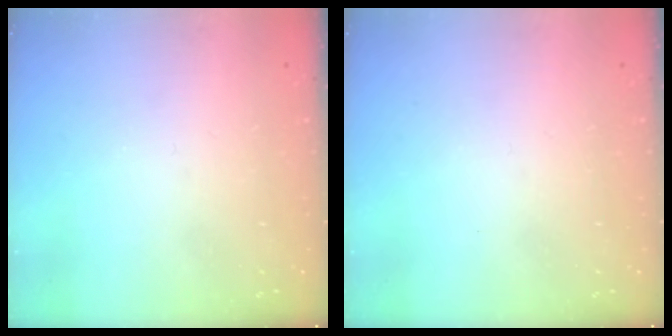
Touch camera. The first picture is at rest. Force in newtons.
{"total": 0.0}